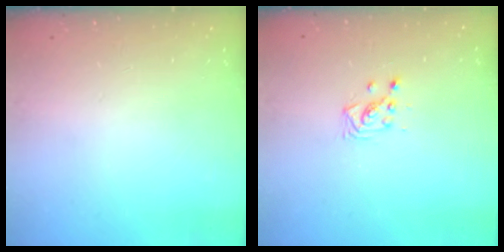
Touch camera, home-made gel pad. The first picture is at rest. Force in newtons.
{"total": 3.3, "press": 3.3, "slide": 0.4}